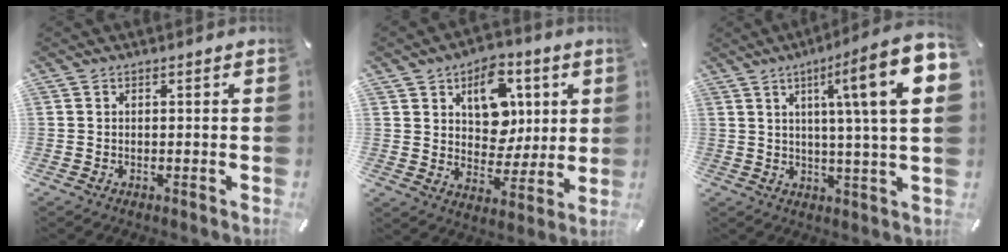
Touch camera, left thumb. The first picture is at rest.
{"total": 12.6, "force": [4.7, 10.1, 5.9], "torque": [-0.069, -0.027, 0.086]}
{"total": 16.4, "force": [5.2, 1.4, 15.5], "torque": [-0.236, -0.022, 0.065]}